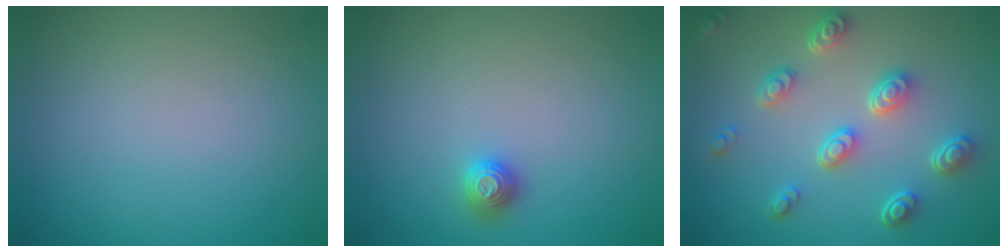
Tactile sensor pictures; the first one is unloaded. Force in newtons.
{"total": 1.1, "press": 1.1, "slide": 0.2}
{"total": 5.0, "press": 3.9, "slide": 3.1}